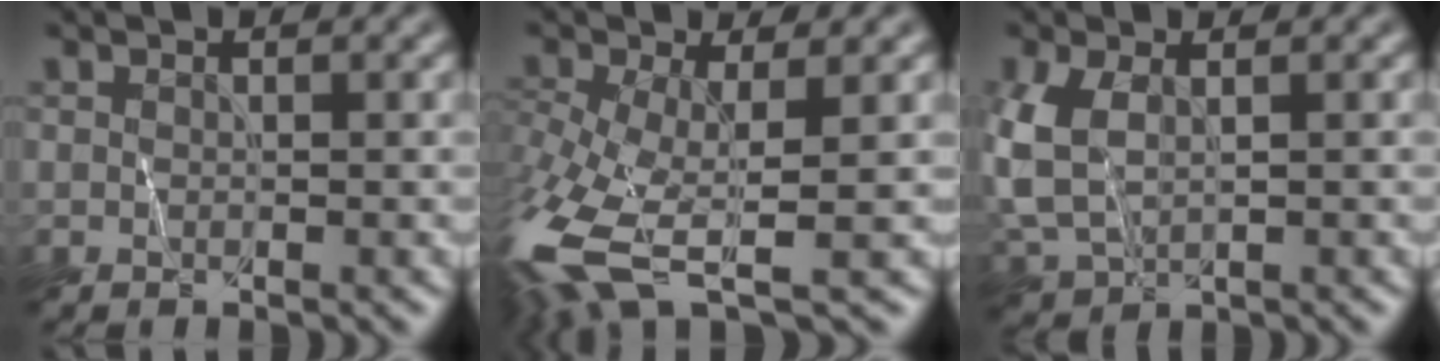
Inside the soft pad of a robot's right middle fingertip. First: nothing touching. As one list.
[{"total": 10.0, "force": [-4.0, 4.2, 8.1], "torque": [-0.201, -0.025, -0.076]}, {"total": 4.6, "force": [0.6, 2.8, 3.6], "torque": [-0.101, -0.001, 0.013]}]